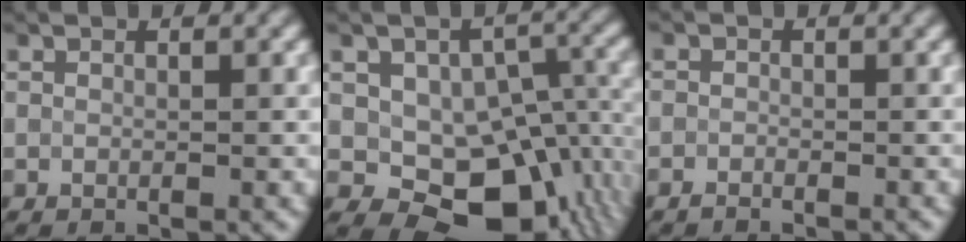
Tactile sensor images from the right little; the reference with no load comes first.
{"total": 11.7, "force": [-2.5, 8.5, 7.7], "torque": [-0.086, -0.014, -0.028]}
{"total": 1.8, "force": [-1.3, 1.1, -0.4], "torque": [0.018, -0.001, -0.029]}